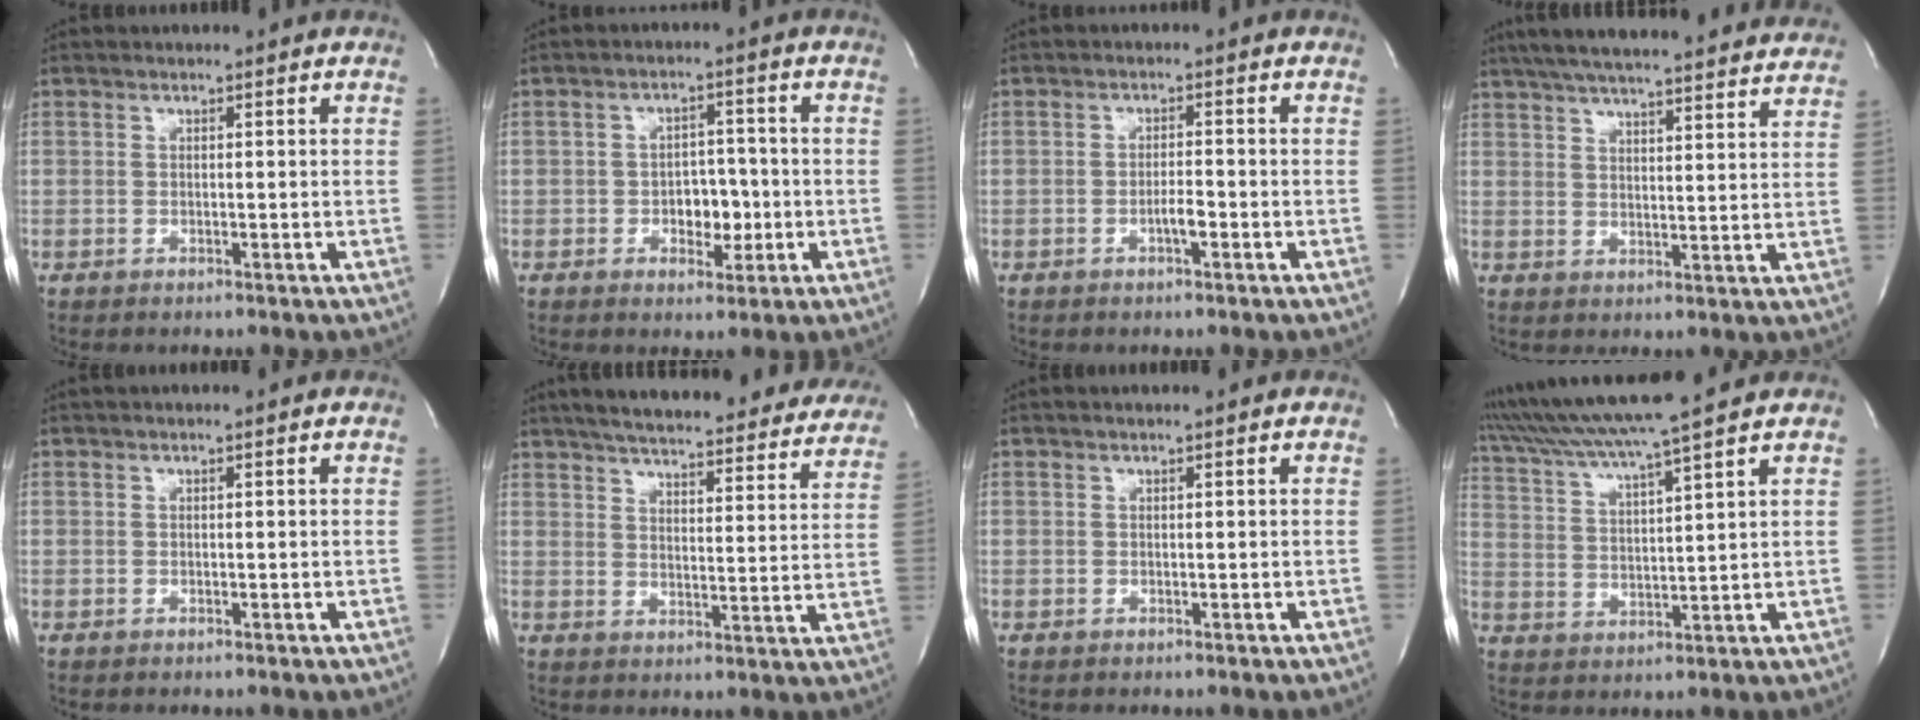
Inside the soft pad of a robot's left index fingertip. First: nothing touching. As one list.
[{"total": 4.7, "force": [-1.3, 3.0, 3.4], "torque": [-0.046, 0.003, -0.017]}, {"total": 2.1, "force": [-1.2, 0.3, 1.7], "torque": [-0.033, -0.003, -0.021]}, {"total": 28.7, "force": [25.7, 3.4, 12.2], "torque": [-0.207, -0.009, 0.325]}, {"total": 0.7, "force": [0.6, -0.1, 0.4], "torque": [-0.009, 0.016, 0.013]}, {"total": 32.4, "force": [29.0, 6.5, 13.0], "torque": [-0.213, -0.041, 0.352]}, {"total": 0.8, "force": [0.6, -0.1, 0.4], "torque": [-0.010, 0.007, 0.013]}, {"total": 13.4, "force": [11.5, -1.5, 6.7], "torque": [-0.133, 0.015, 0.195]}]